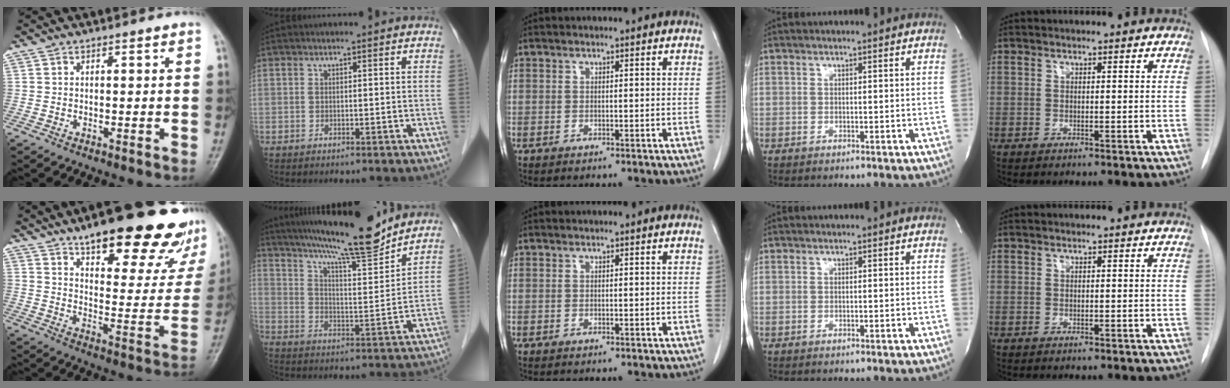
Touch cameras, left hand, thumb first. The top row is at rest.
{"thumb": {"total": 27.2, "force": [18.6, 9.0, 17.7], "torque": [-0.198, -0.074, 0.249]}, "index": {"total": 17.4, "force": [15.1, 0.5, 8.6], "torque": [-0.143, 0.003, 0.234]}}